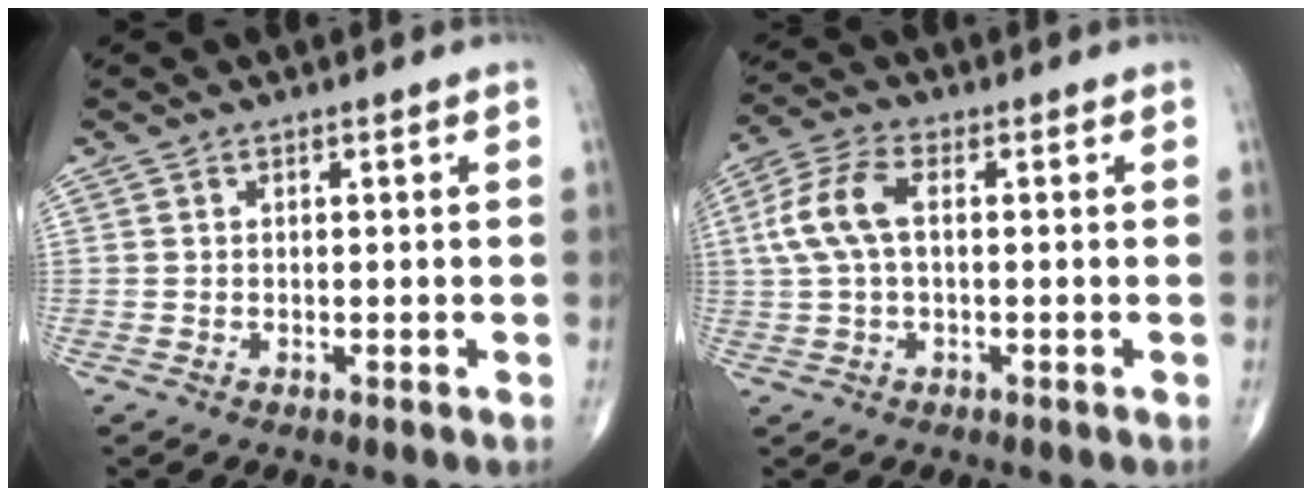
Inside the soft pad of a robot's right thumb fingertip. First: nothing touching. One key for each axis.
{"total": 8.3, "fx": 0.9, "fy": 4.2, "fz": 7.1, "tx": -0.165, "ty": 0.025, "tz": 0.016}